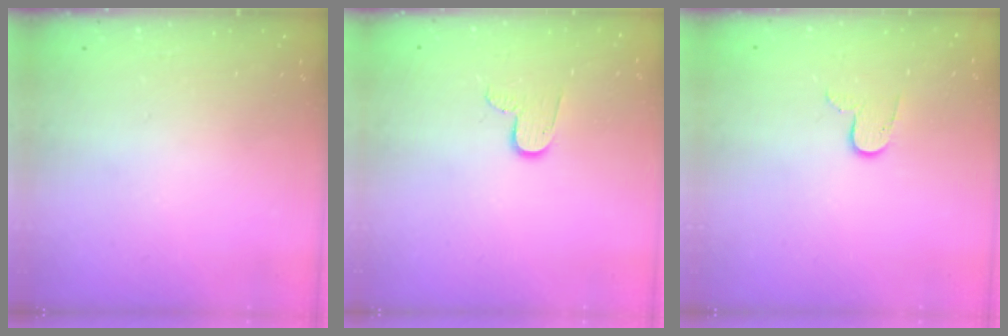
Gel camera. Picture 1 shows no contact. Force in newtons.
{"total": 7.6, "press": 7.6, "slide": 0.6}
{"total": 6.3, "press": 6.3, "slide": 0.5}